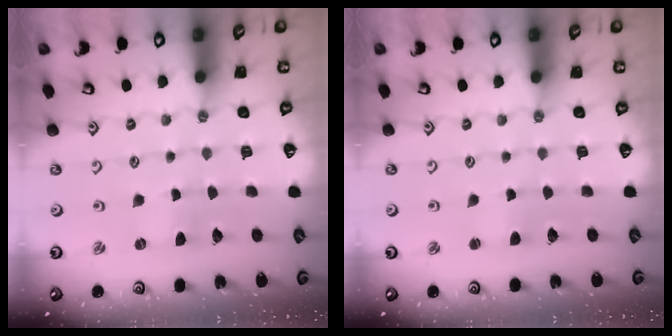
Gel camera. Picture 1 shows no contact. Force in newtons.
{"total": 2.2, "press": 2.2, "slide": 0.3}